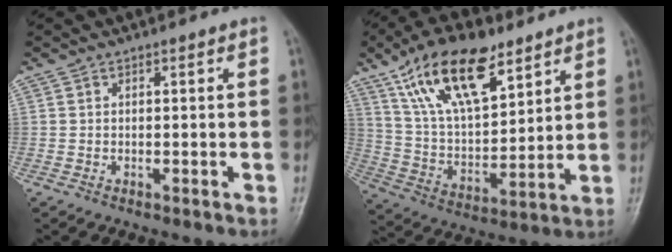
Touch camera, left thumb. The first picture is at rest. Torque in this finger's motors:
{"motor_torque": [0.43, 0.50, 1.43, -1.35, 0.22]}